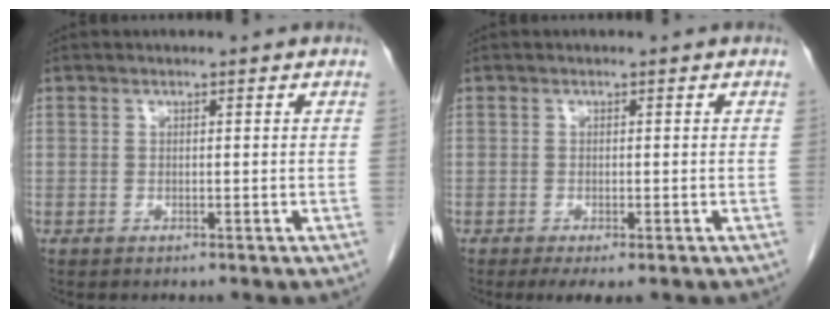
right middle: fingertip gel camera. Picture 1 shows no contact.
{"total": 3.3, "force": [-2.1, 1.0, 2.3], "torque": [-0.036, -0.009, -0.030]}